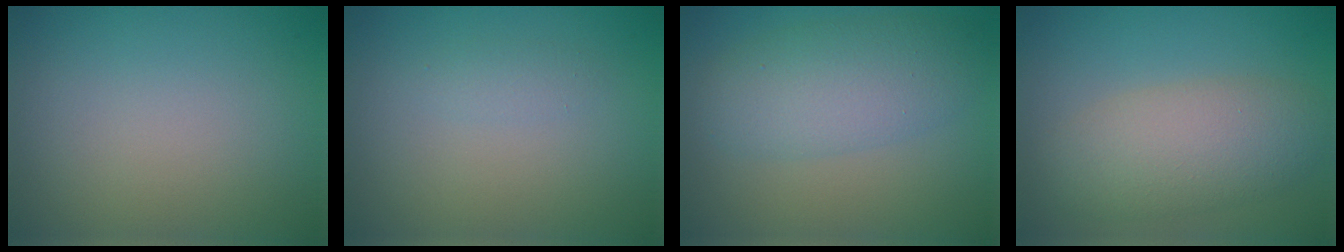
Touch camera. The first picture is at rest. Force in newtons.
{"total": 0.8, "press": 0.8, "slide": 0.0}
{"total": 5.1, "press": 5.1, "slide": 0.1}
{"total": 5.1, "press": 5.1, "slide": 0.3}